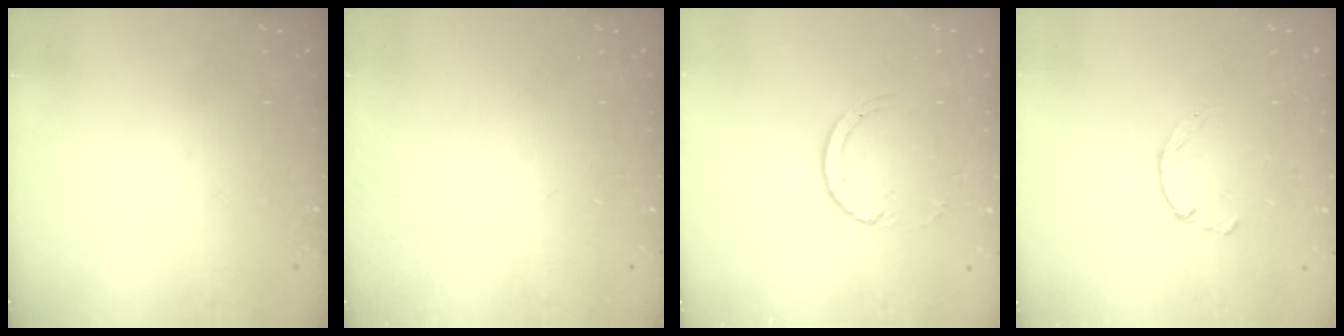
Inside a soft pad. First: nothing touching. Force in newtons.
{"total": 0.0}
{"total": 3.0, "press": 2.9, "slide": 0.4}
{"total": 1.8, "press": 1.7, "slide": 0.3}